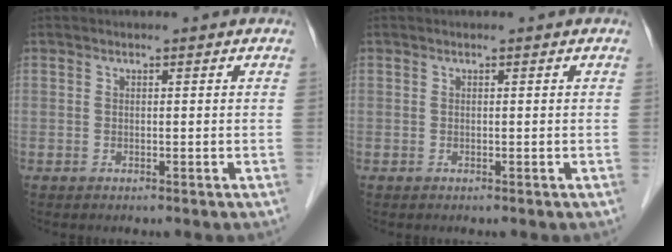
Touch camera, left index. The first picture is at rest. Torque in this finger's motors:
{"motor_torque": [0.00, 0.00, -0.02, 0.00]}